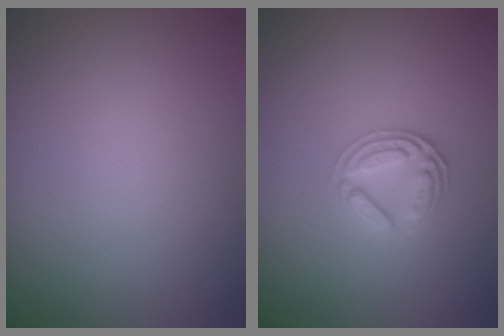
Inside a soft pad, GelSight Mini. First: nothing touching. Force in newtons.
{"total": 2.6, "press": 2.5, "slide": 0.6}